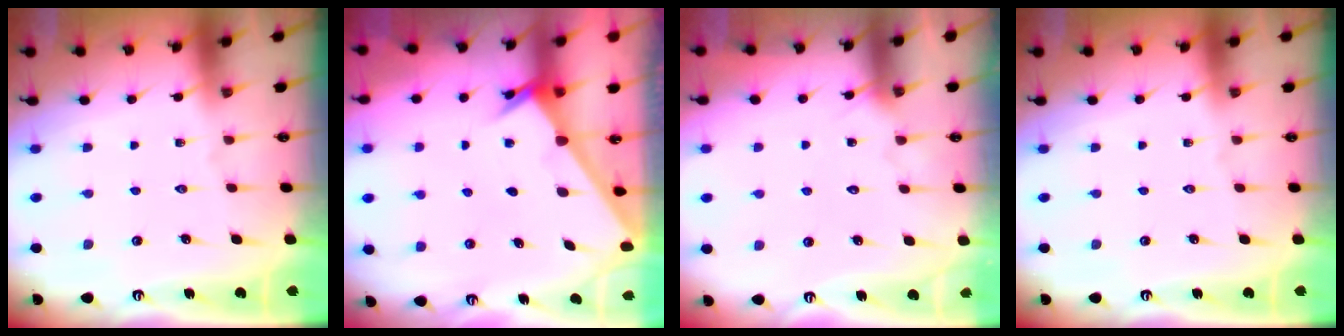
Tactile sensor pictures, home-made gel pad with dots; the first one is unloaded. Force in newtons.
{"total": 2.3, "press": 2.3, "slide": 0.2}
{"total": 4.0, "press": 4.0, "slide": 0.4}
{"total": 0.0}